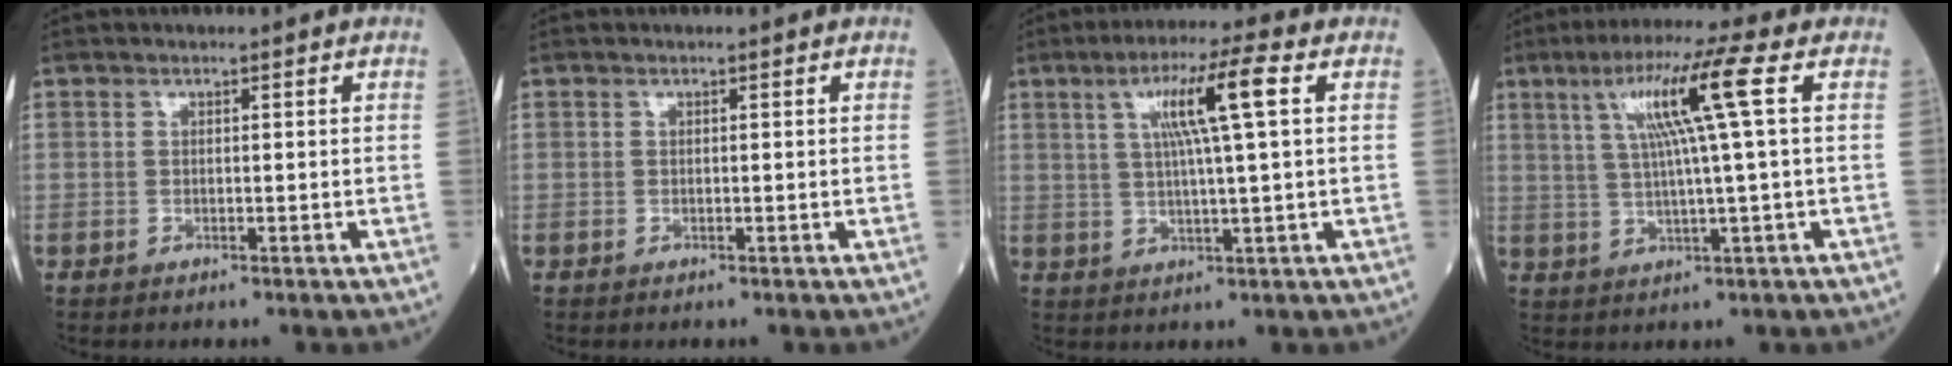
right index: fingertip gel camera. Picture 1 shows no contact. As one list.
[{"total": 0.0}, {"total": 8.9, "force": [2.7, -0.6, 8.5], "torque": [-0.151, 0.010, 0.046]}, {"total": 10.0, "force": [3.1, -1.5, 9.3], "torque": [-0.165, 0.016, 0.058]}]